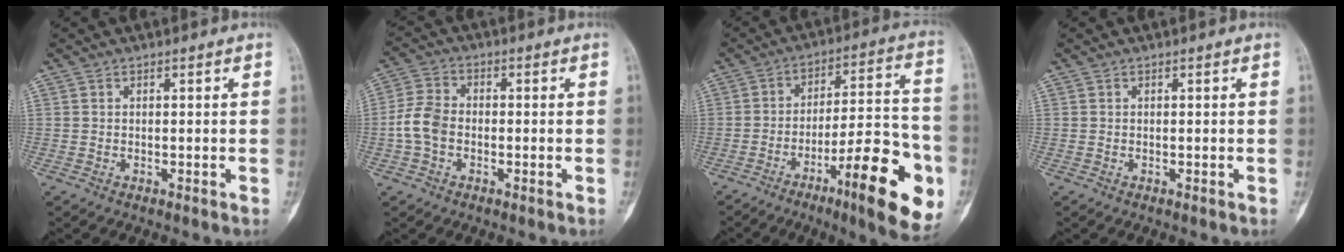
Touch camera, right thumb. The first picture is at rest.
{"total": 6.2, "force": [-1.4, 4.4, 4.0], "torque": [-0.084, 0.019, -0.036]}
{"total": 21.1, "force": [-8.8, 5.0, 18.5], "torque": [-0.241, 0.042, -0.125]}
{"total": 0.0}